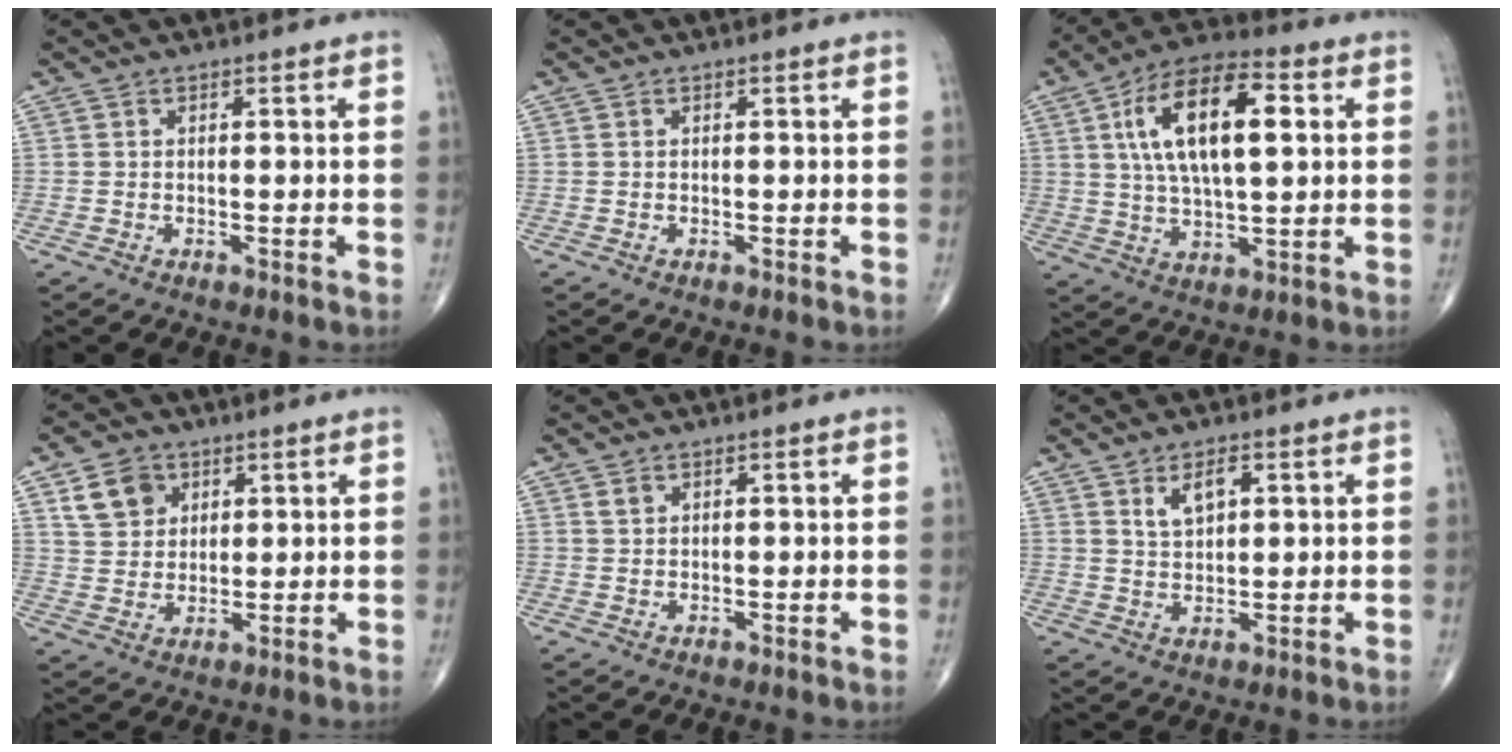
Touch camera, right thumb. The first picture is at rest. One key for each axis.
{"total": 0.0}
{"total": 17.0, "fx": 4.2, "fy": 7.1, "fz": 14.8, "tx": -0.257, "ty": 0.008, "tz": 0.069}
{"total": 7.3, "fx": 3.5, "fy": 5.7, "fz": 3.0, "tx": -0.030, "ty": -0.013, "tz": 0.066}
{"total": 1.3, "fx": 0.8, "fy": 0.9, "fz": 0.5, "tx": -0.003, "ty": -0.002, "tz": 0.015}
{"total": 4.8, "fx": 2.2, "fy": 2.5, "fz": 3.5, "tx": -0.053, "ty": -0.011, "tz": 0.042}